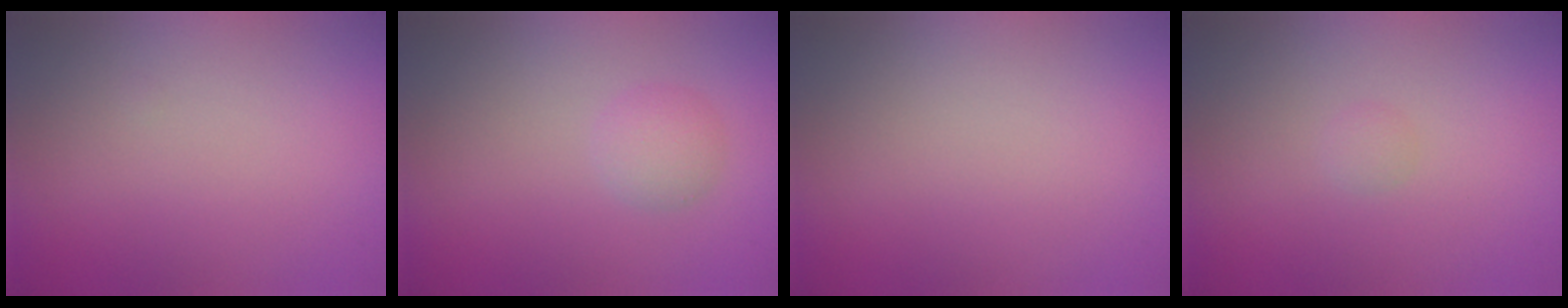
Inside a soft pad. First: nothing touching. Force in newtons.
{"total": 1.7, "press": 1.7, "slide": 0.1}
{"total": 0.0}
{"total": 0.6, "press": 0.6, "slide": 0.0}